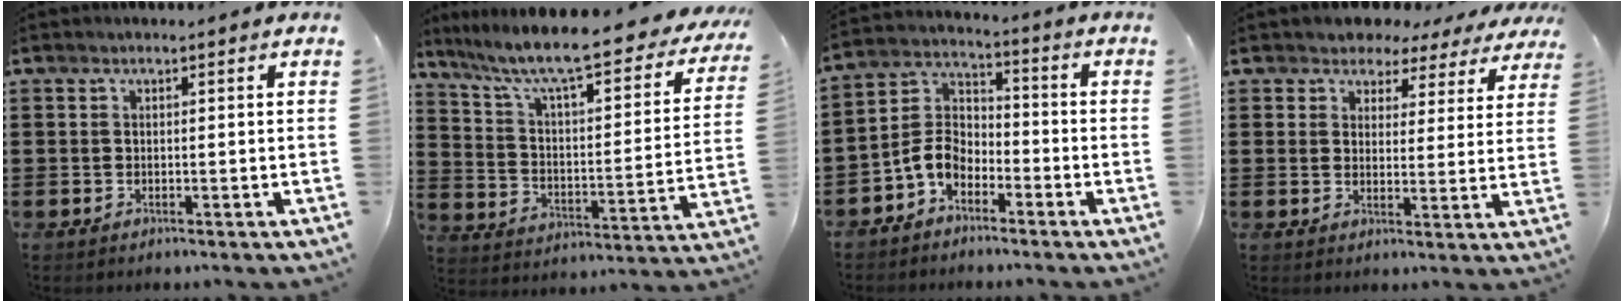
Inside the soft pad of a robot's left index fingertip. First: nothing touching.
{"total": 9.1, "force": [7.5, 0.5, 5.1], "torque": [-0.129, -0.056, 0.120]}
{"total": 6.1, "force": [-3.9, 3.7, 2.9], "torque": [-0.087, 0.000, -0.087]}
{"total": 3.9, "force": [3.4, 1.9, 0.2], "torque": [-0.027, -0.010, 0.057]}